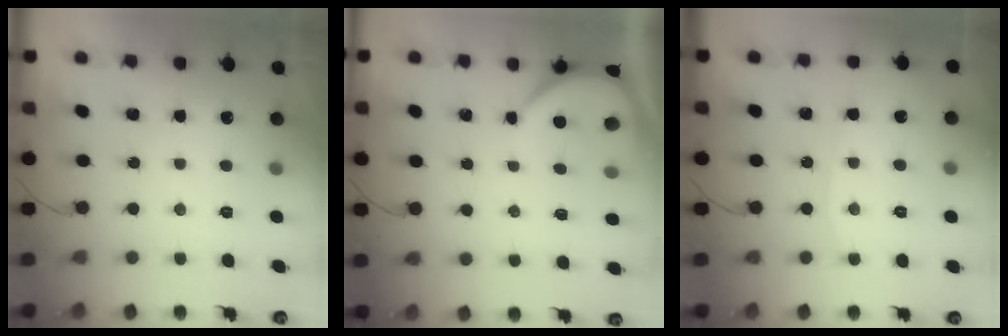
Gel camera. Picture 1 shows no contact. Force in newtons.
{"total": 3.9, "press": 3.9, "slide": 0.6}
{"total": 2.6, "press": 2.5, "slide": 0.4}